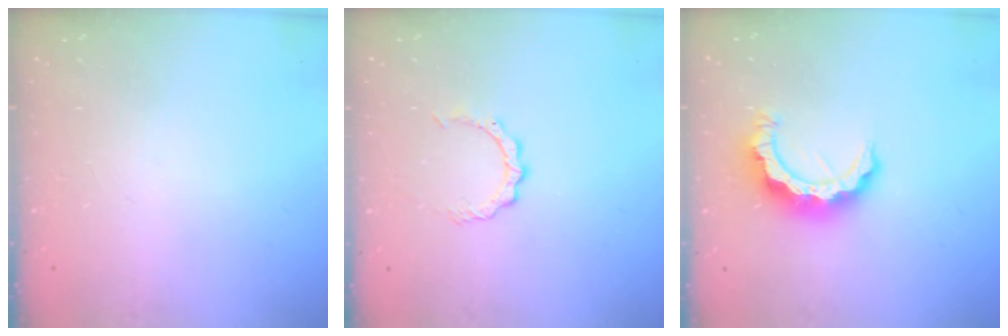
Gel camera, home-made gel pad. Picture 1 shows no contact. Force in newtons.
{"total": 3.0, "press": 3.0, "slide": 0.2}
{"total": 9.5, "press": 9.4, "slide": 1.0}